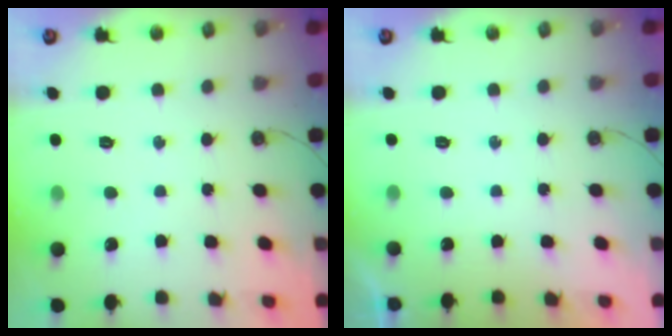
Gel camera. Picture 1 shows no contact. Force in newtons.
{"total": 0.0}